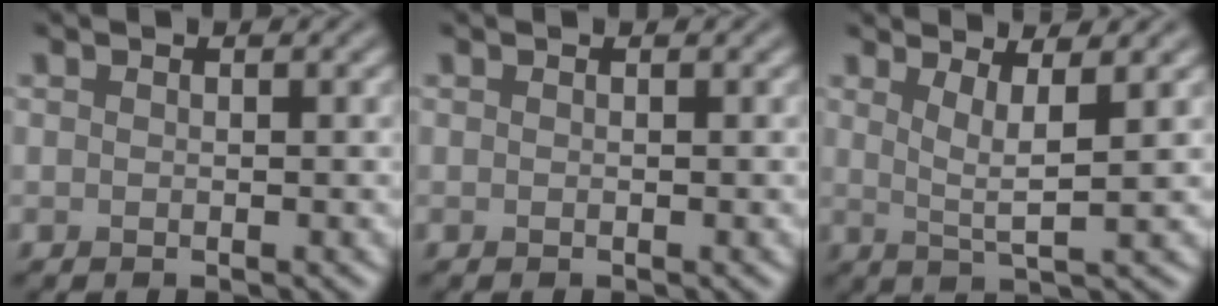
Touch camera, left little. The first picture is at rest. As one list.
[{"total": 0.0}, {"total": 3.2, "force": [1.3, 0.5, 2.8], "torque": [-0.048, -0.007, 0.025]}]